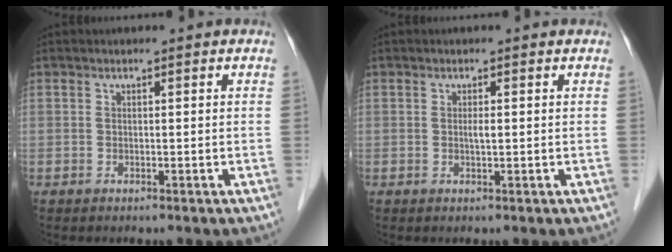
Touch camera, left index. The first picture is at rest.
{"total": 0.9, "force": [0.0, 0.1, 0.9], "torque": [-0.020, -0.004, -0.001]}